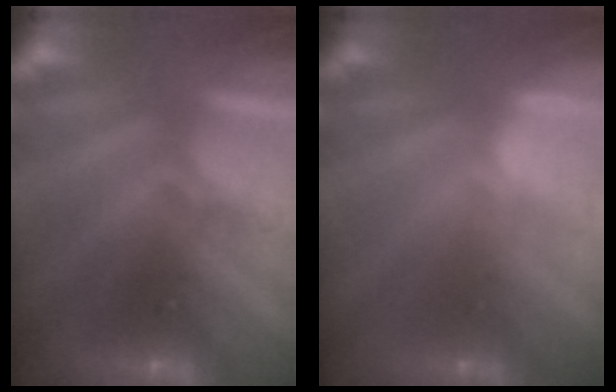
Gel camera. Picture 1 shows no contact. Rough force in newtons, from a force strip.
{"total": 2.9}